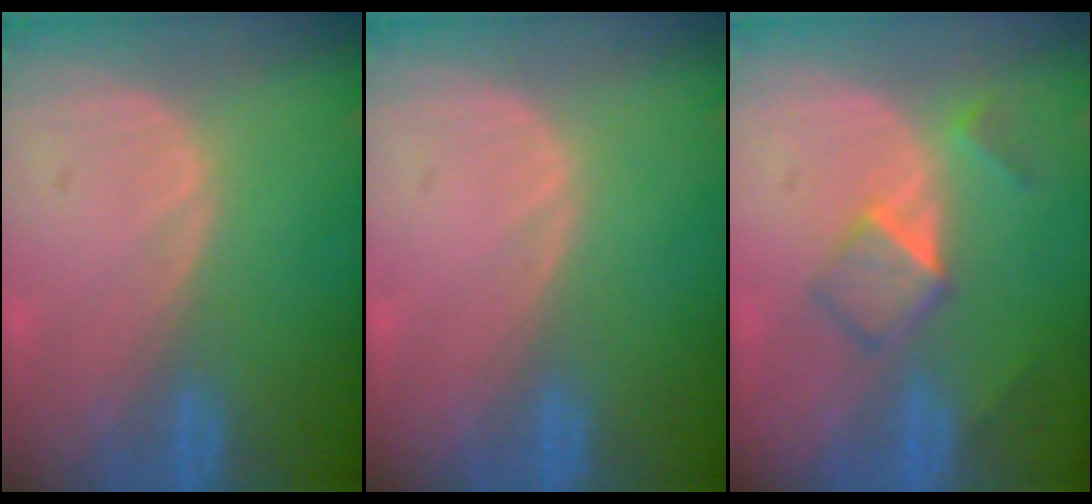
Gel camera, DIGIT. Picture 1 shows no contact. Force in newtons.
{"total": 0.0}
{"total": 5.2, "press": 4.4, "slide": 2.7}